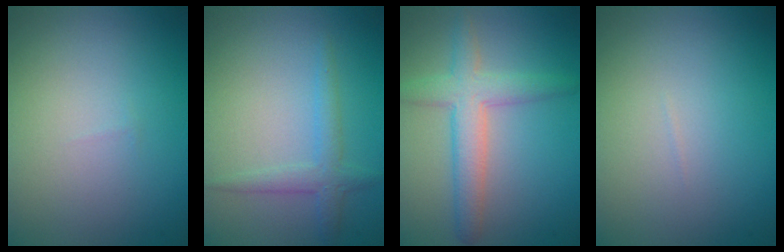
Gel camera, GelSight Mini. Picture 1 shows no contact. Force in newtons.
{"total": 2.1, "press": 2.1, "slide": 0.1}
{"total": 4.0, "press": 4.0, "slide": 0.3}
{"total": 0.0}